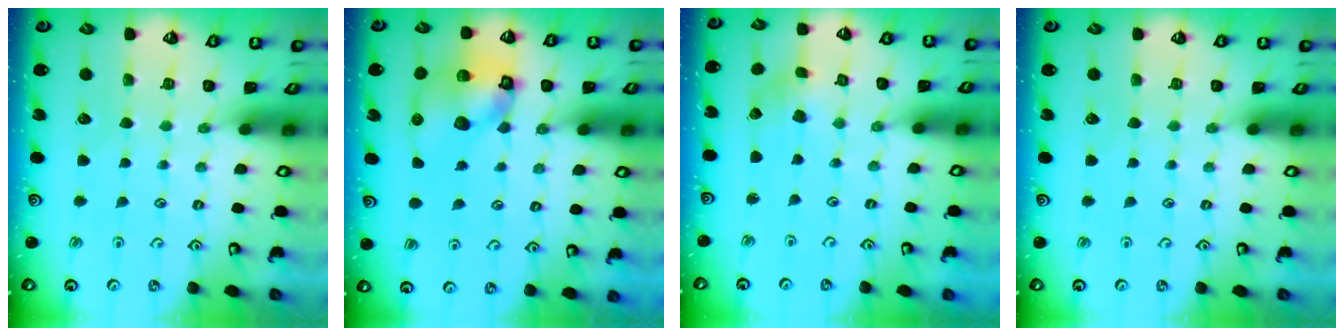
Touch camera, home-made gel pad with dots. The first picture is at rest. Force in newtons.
{"total": 11.2, "press": 11.0, "slide": 1.9}
{"total": 2.5, "press": 2.4, "slide": 0.5}
{"total": 0.0}